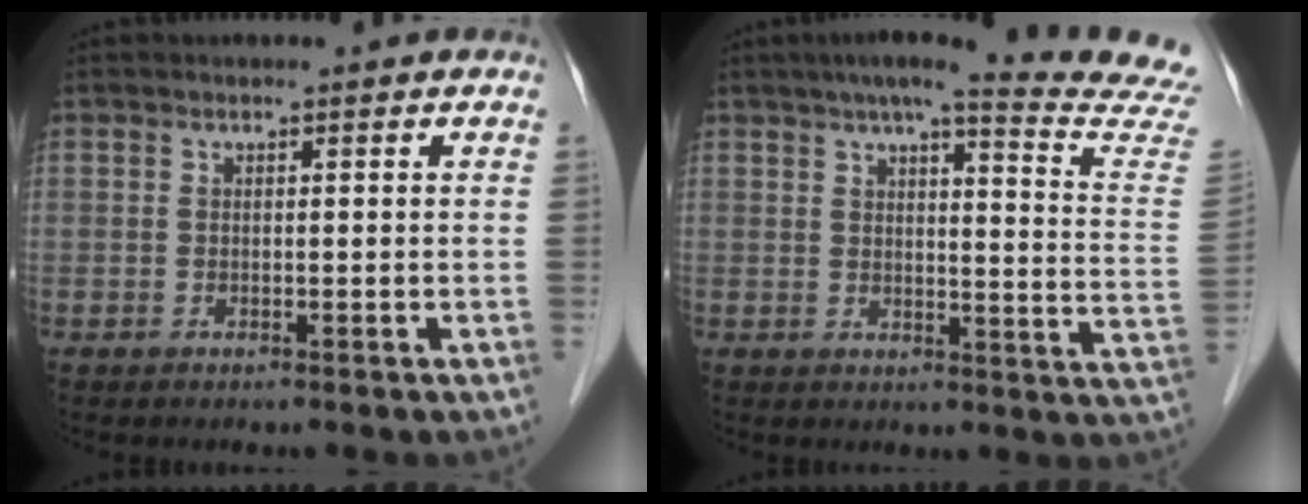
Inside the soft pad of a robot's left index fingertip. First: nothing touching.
{"total": 19.6, "force": [17.7, -0.7, 8.4], "torque": [-0.109, -0.069, 0.199]}